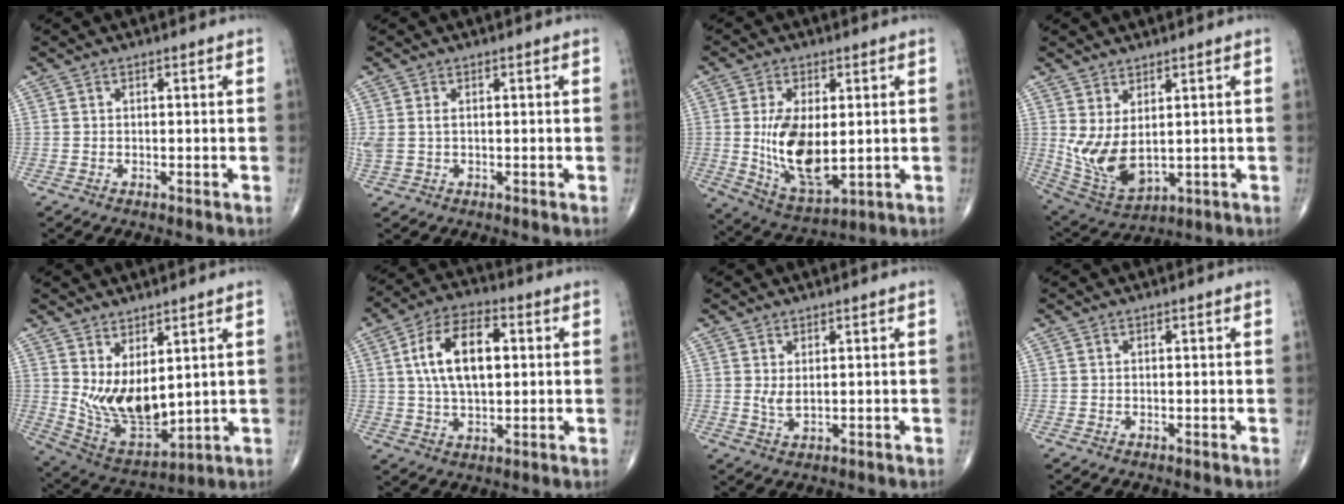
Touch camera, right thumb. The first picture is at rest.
{"total": 2.9, "force": [0.4, 1.8, 2.2], "torque": [-0.070, 0.009, 0.014]}
{"total": 13.7, "force": [0.3, 7.0, 11.8], "torque": [-0.207, -0.021, 0.021]}
{"total": 9.8, "force": [1.2, 5.1, 8.3], "torque": [-0.160, -0.021, 0.048]}
{"total": 12.1, "force": [3.0, 5.9, 10.1], "torque": [-0.163, -0.037, 0.081]}
{"total": 13.5, "force": [2.4, 7.2, 11.2], "torque": [-0.192, 0.009, 0.039]}
{"total": 2.3, "force": [0.6, 0.9, 2.0], "torque": [-0.038, -0.008, 0.016]}
{"total": 0.0}